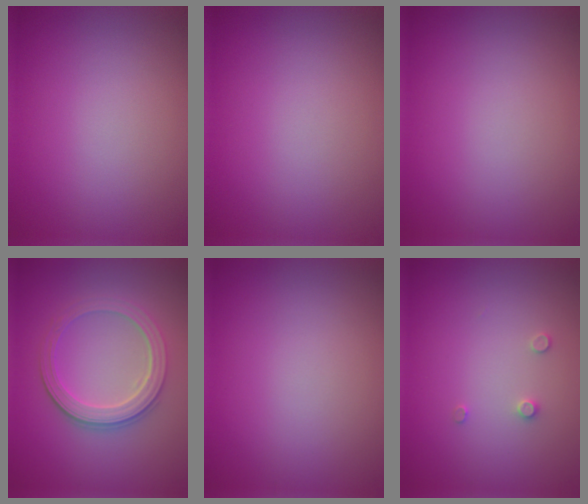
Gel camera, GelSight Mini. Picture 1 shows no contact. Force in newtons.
{"total": 0.0}
{"total": 0.0}
{"total": 3.9, "press": 3.3, "slide": 2.0}
{"total": 0.0}
{"total": 0.8, "press": 0.8, "slide": 0.0}